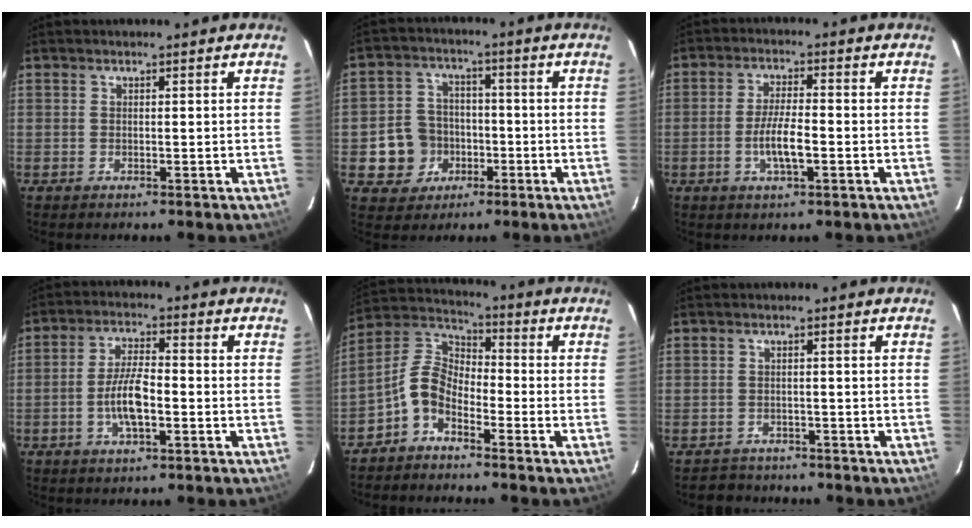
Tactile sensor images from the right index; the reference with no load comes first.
{"total": 8.7, "force": [-2.6, 8.1, 1.7], "torque": [-0.059, 0.029, -0.032]}
{"total": 6.0, "force": [-2.0, 1.4, 5.5], "torque": [-0.109, -0.003, -0.036]}
{"total": 7.3, "force": [-2.2, 2.3, 6.6], "torque": [-0.131, 0.005, -0.041]}
{"total": 7.3, "force": [-4.4, 3.9, 4.3], "torque": [-0.095, 0.022, -0.099]}
{"total": 3.8, "force": [-3.0, 2.2, -0.4], "torque": [0.003, 0.019, -0.048]}